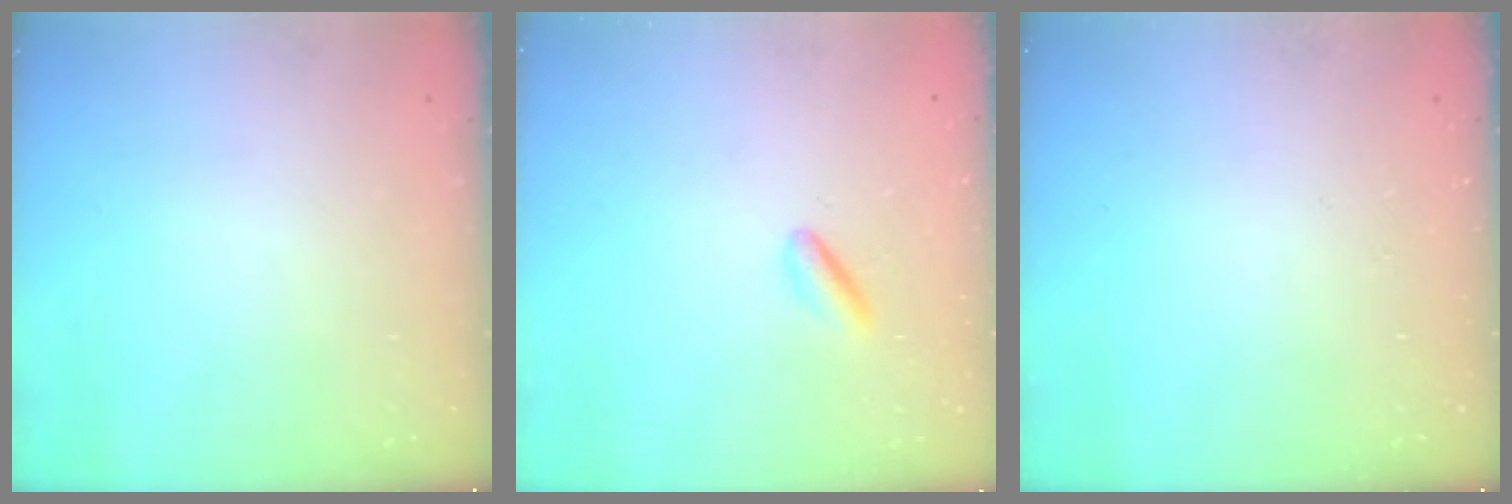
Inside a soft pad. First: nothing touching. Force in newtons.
{"total": 2.7, "press": 2.6, "slide": 0.7}
{"total": 0.0}